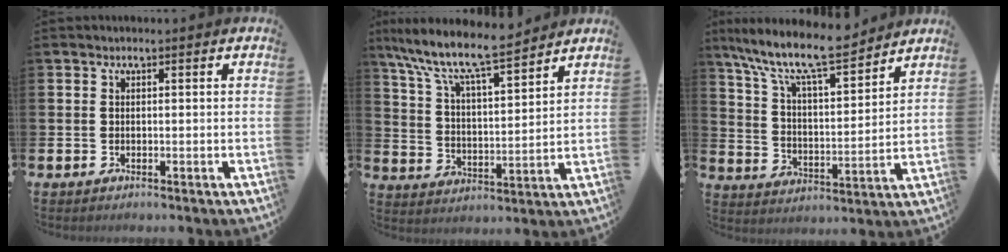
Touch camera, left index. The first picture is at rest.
{"total": 9.3, "force": [8.4, 1.3, 3.8], "torque": [-0.107, -0.058, 0.143]}
{"total": 10.9, "force": [9.7, 1.8, 4.6], "torque": [-0.116, -0.065, 0.166]}